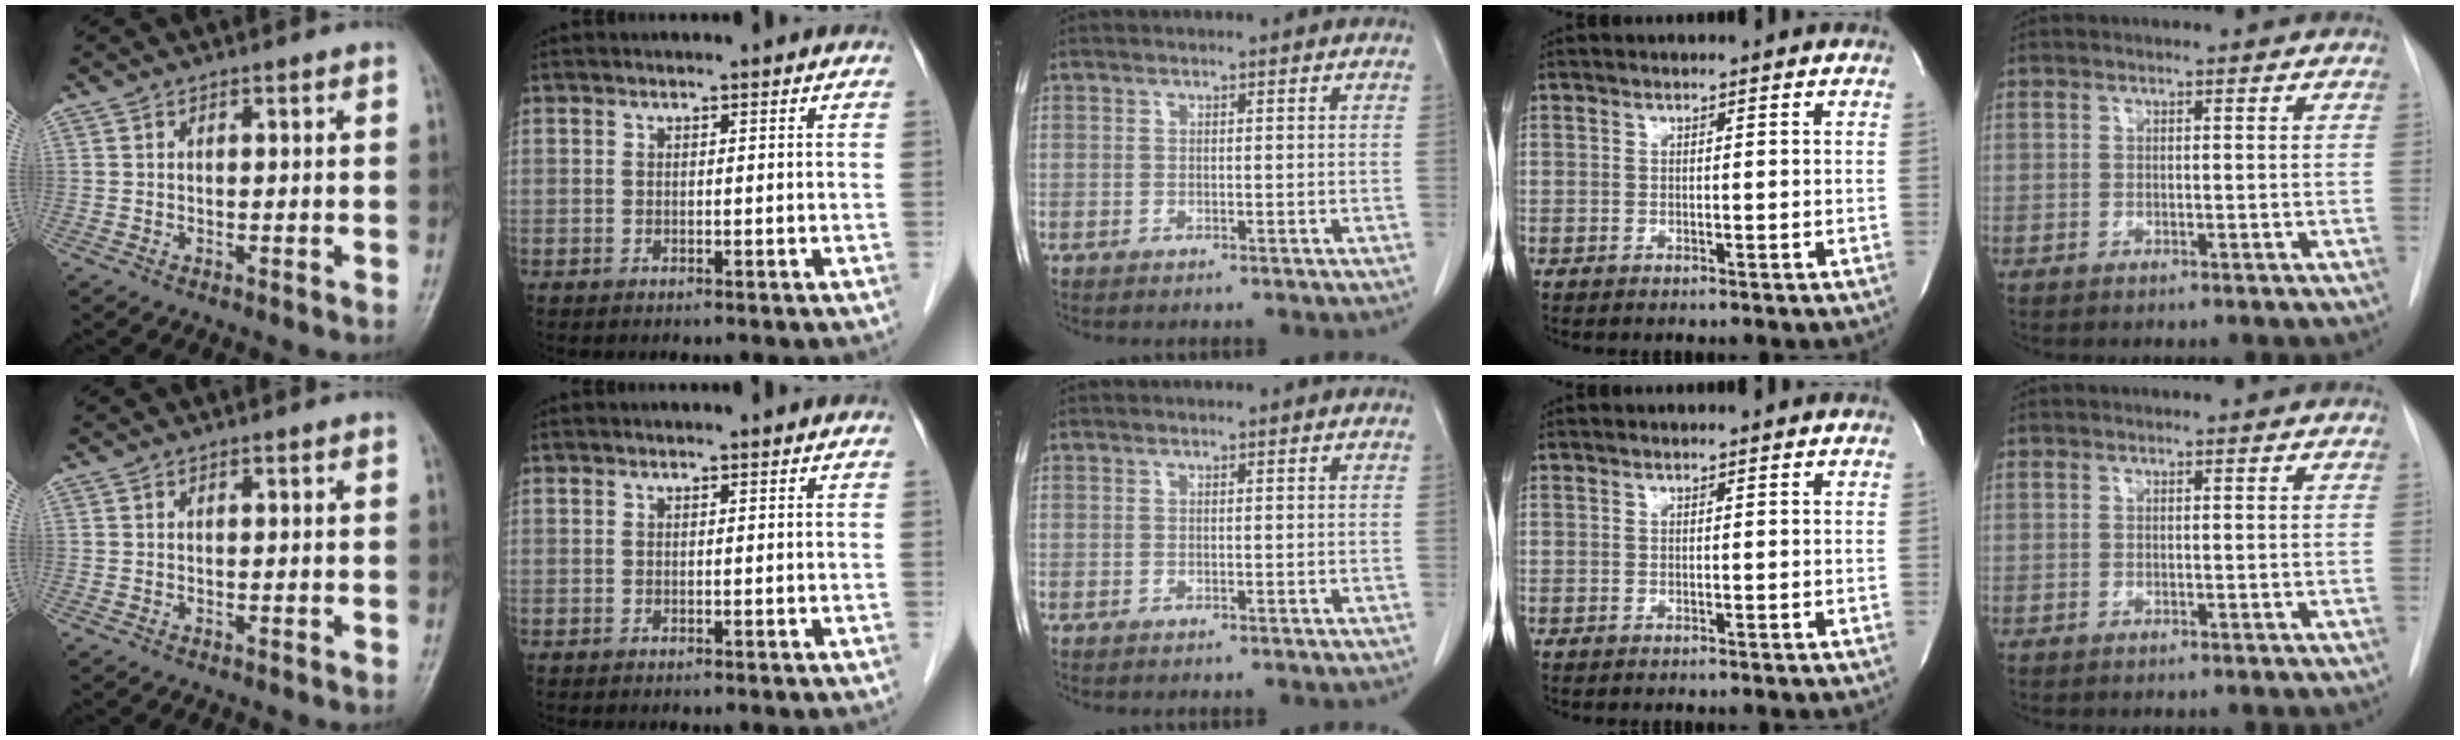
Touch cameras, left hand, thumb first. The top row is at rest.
{}